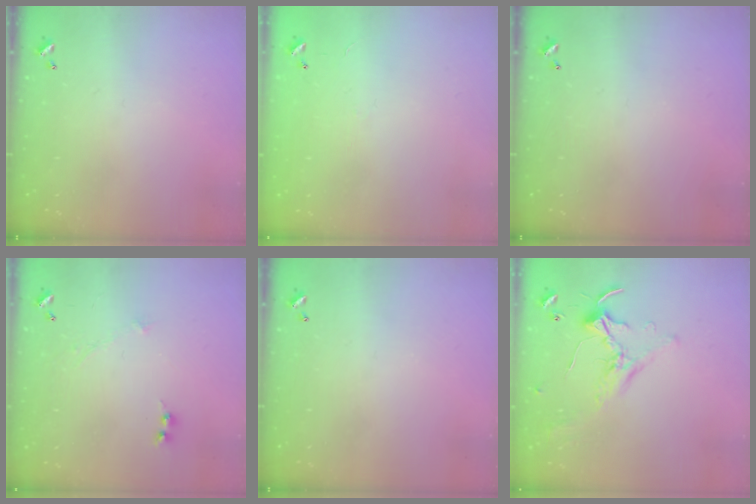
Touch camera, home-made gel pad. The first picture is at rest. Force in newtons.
{"total": 8.0, "press": 7.9, "slide": 0.5}
{"total": 0.0}
{"total": 0.0}
{"total": 0.0}
{"total": 0.9, "press": 0.8, "slide": 0.4}